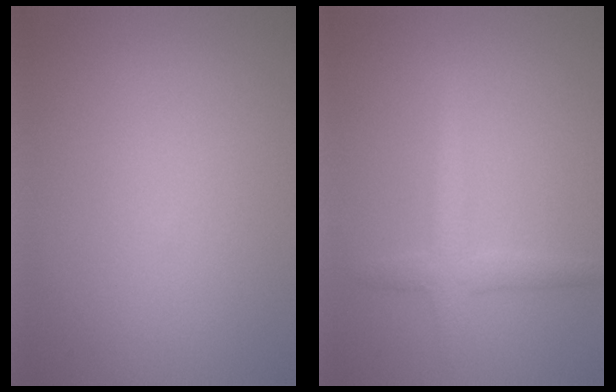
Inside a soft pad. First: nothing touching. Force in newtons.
{"total": 2.3, "press": 2.3, "slide": 0.1}